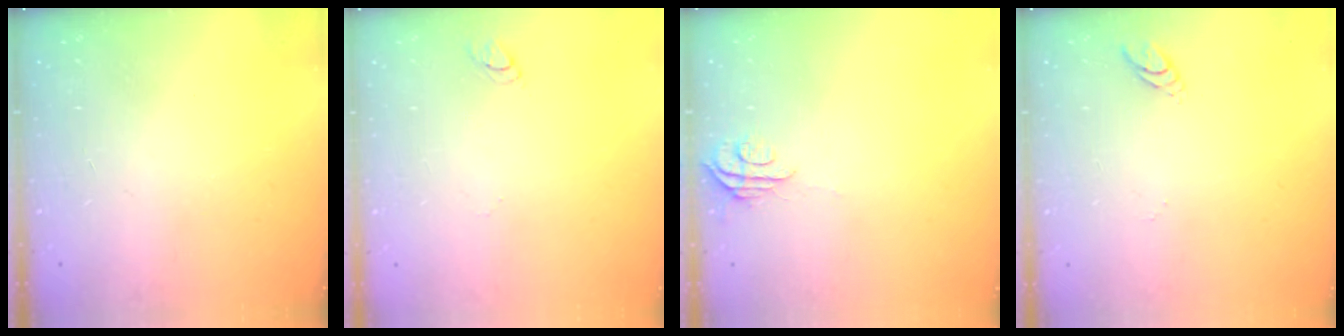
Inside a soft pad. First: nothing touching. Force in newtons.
{"total": 3.0, "press": 3.0, "slide": 0.3}
{"total": 4.9, "press": 4.8, "slide": 0.4}
{"total": 4.6, "press": 4.5, "slide": 0.4}